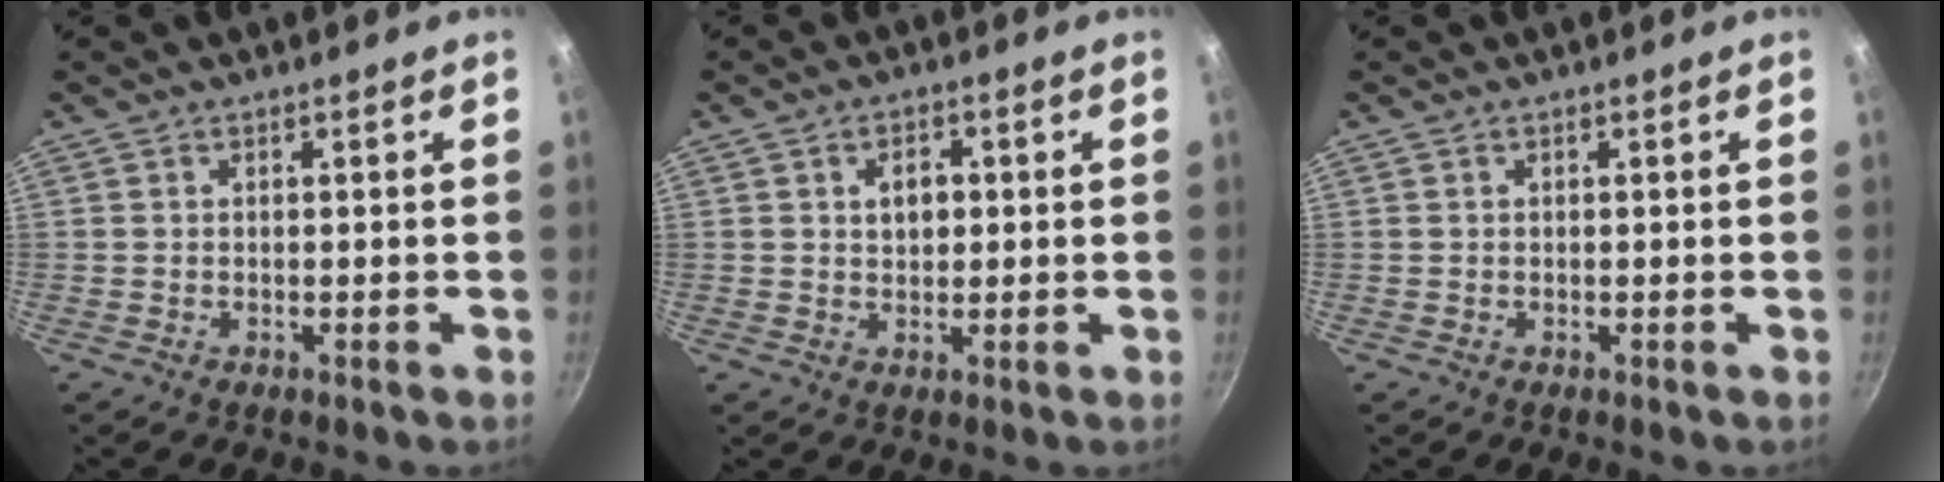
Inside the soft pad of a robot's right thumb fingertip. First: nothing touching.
{"total": 4.2, "force": [0.8, 2.9, 2.9], "torque": [-0.029, 0.003, 0.014]}
{"total": 0.0}